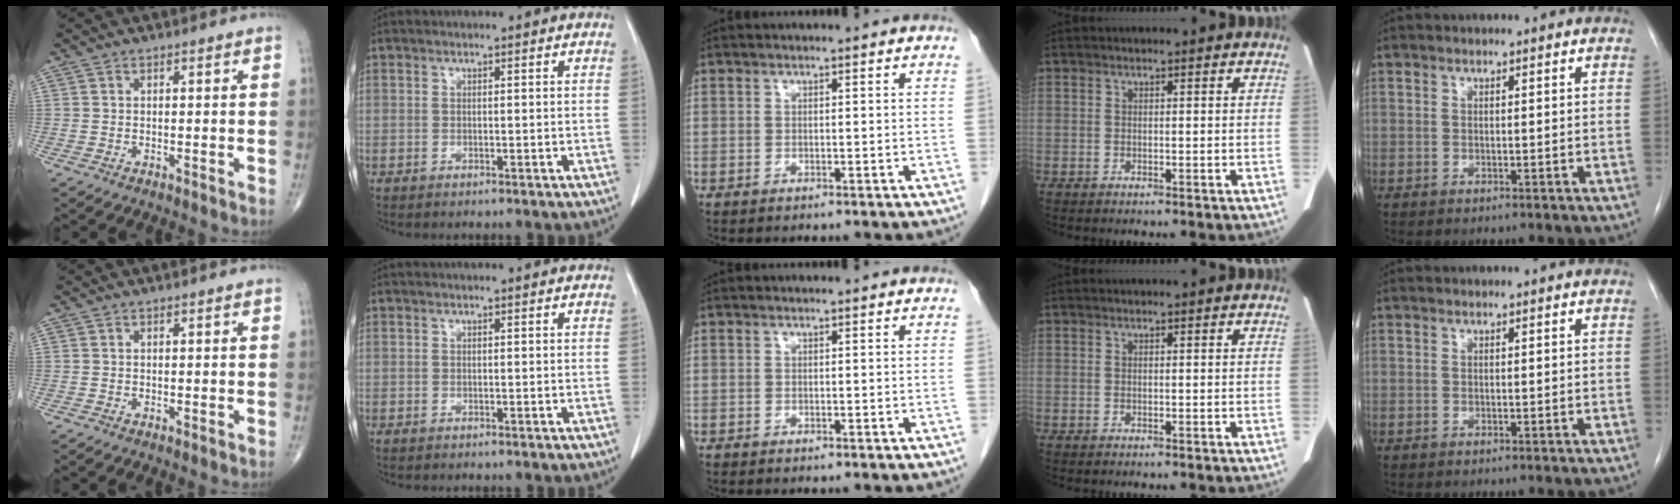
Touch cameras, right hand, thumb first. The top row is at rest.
{}